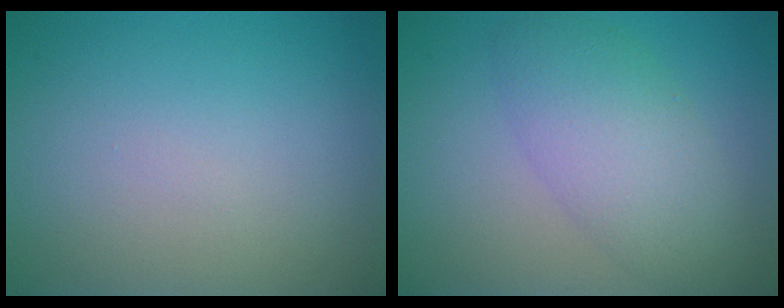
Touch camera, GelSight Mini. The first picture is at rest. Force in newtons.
{"total": 5.3, "press": 5.3, "slide": 0.3}